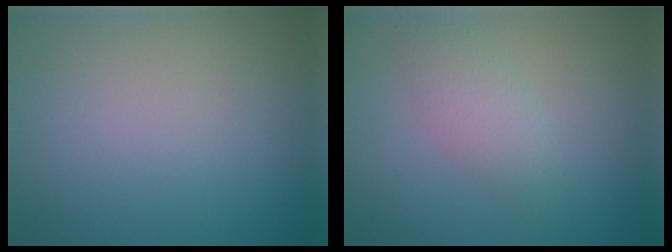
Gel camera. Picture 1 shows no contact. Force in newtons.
{"total": 2.4, "press": 2.4, "slide": 0.1}